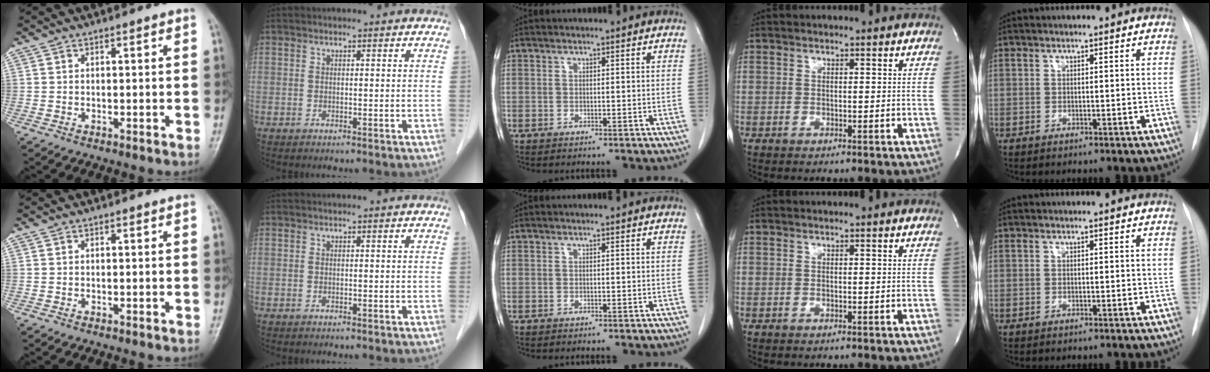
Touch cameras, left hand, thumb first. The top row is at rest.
{}